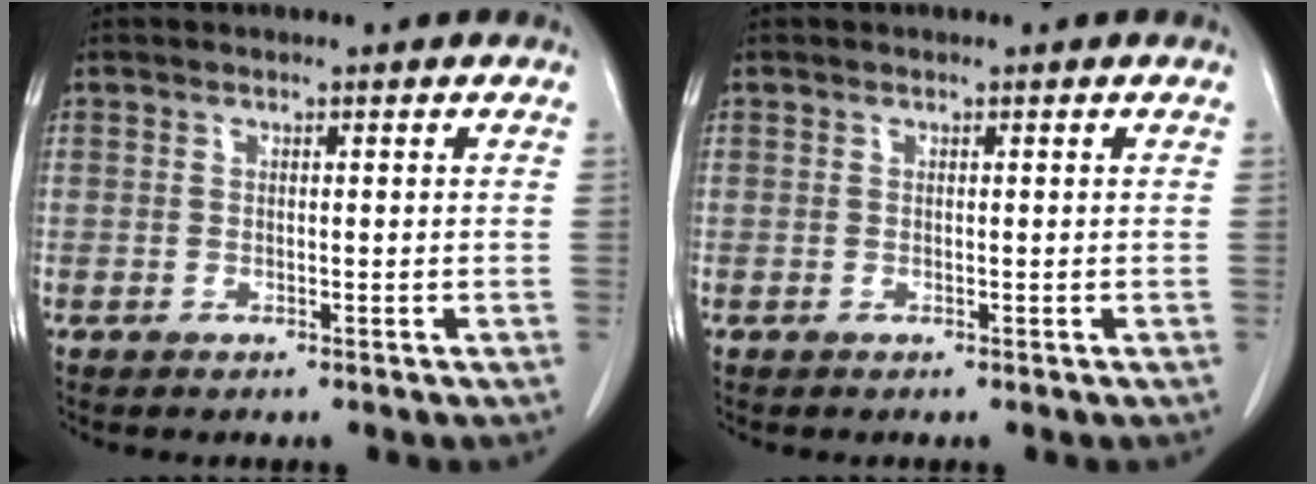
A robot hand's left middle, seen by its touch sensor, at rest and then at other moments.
{"total": 0.0}